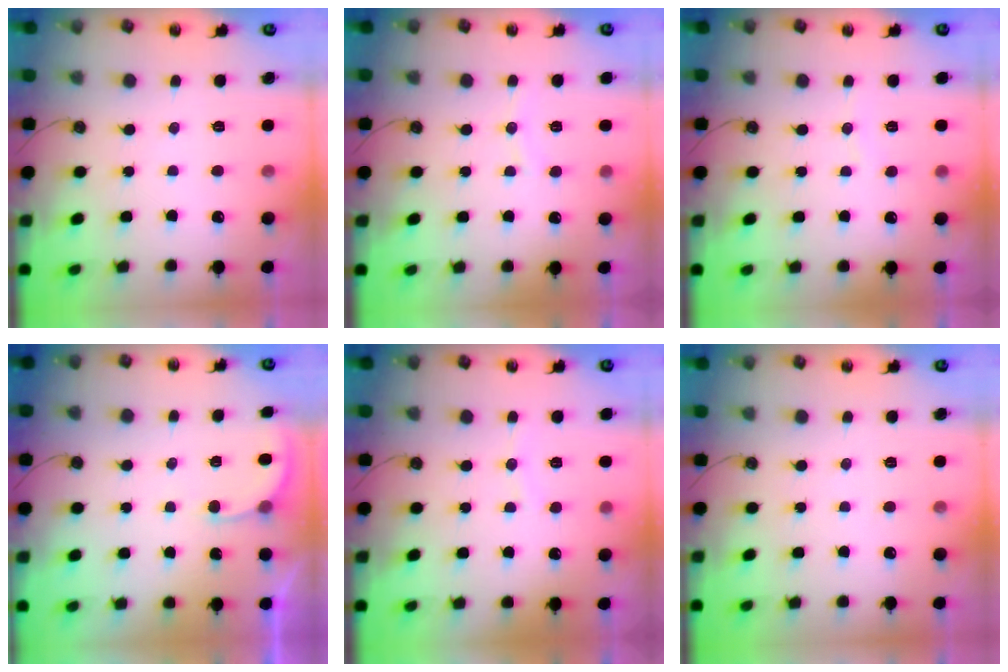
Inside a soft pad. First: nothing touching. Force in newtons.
{"total": 4.8, "press": 4.8, "slide": 0.6}
{"total": 3.2, "press": 3.2, "slide": 0.4}
{"total": 3.5, "press": 3.4, "slide": 0.3}
{"total": 4.6, "press": 4.5, "slide": 0.6}
{"total": 0.0}